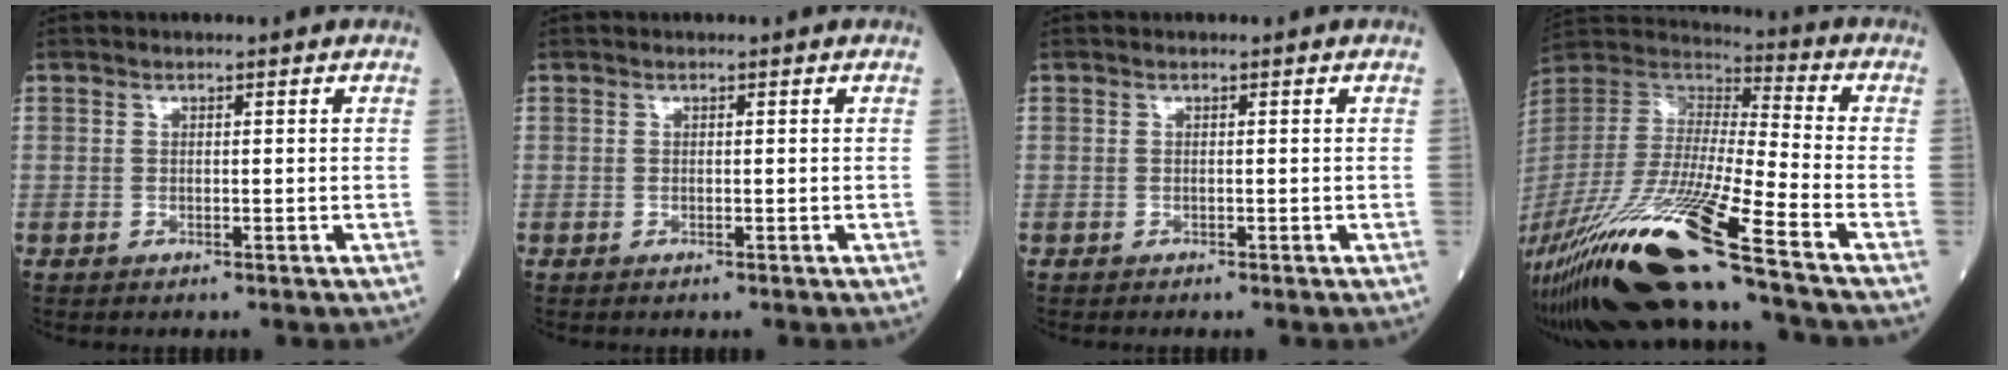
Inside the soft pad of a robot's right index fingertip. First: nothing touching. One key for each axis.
{"total": 0.0}
{"total": 0.0}
{"total": 25.3, "fx": -17.5, "fy": -0.3, "fz": 18.3, "tx": -0.388, "ty": -0.063, "tz": -0.333}